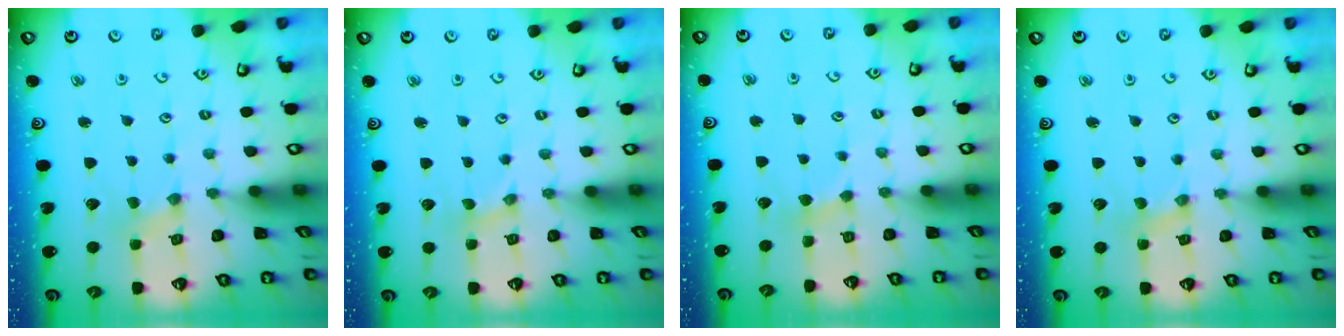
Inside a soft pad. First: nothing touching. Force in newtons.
{"total": 0.0}
{"total": 2.4, "press": 2.4, "slide": 0.3}
{"total": 1.0, "press": 1.0, "slide": 0.1}